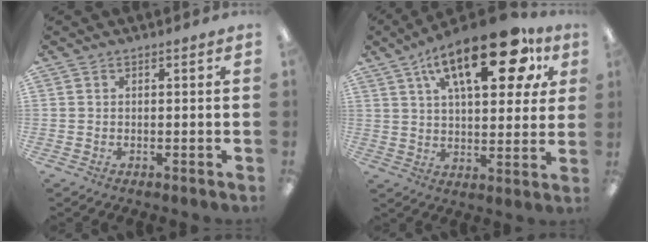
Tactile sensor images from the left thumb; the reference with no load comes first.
{"total": 23.9, "force": [11.4, 10.0, 18.5], "torque": [-0.270, -0.040, 0.178]}